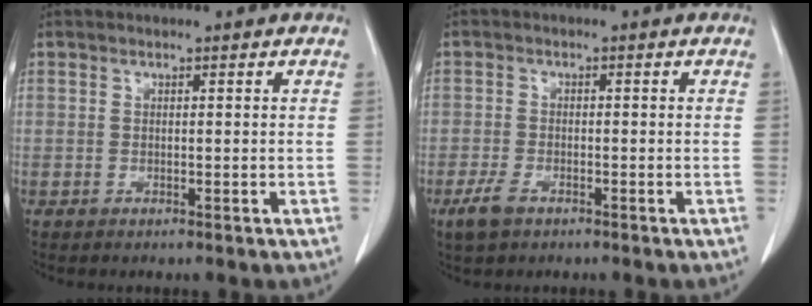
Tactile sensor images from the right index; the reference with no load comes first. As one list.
[{"total": 3.2, "force": [-2.0, 1.6, 2.0], "torque": [-0.048, -0.002, -0.034]}]